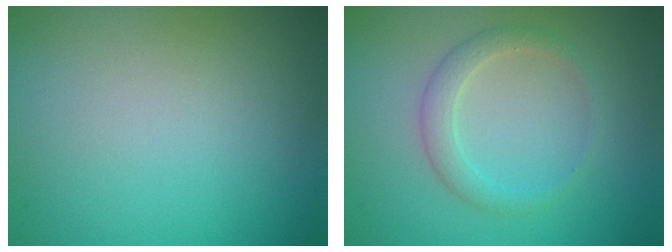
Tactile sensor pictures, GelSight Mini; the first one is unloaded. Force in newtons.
{"total": 2.1, "press": 2.1, "slide": 0.2}